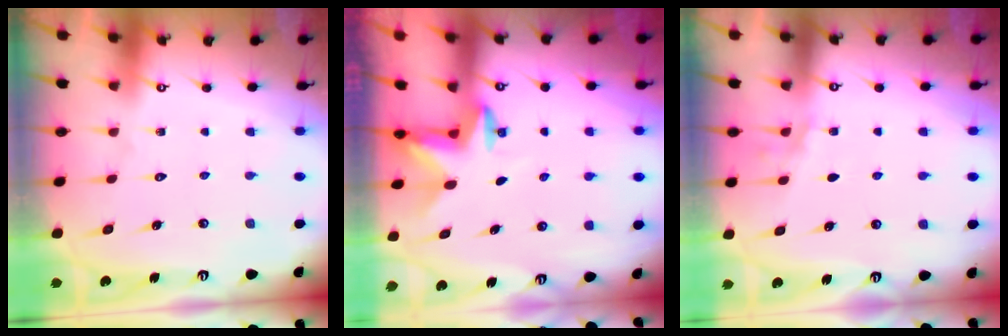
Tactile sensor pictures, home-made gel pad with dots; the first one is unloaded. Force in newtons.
{"total": 2.8, "press": 2.8, "slide": 0.7}
{"total": 2.7, "press": 2.4, "slide": 1.4}